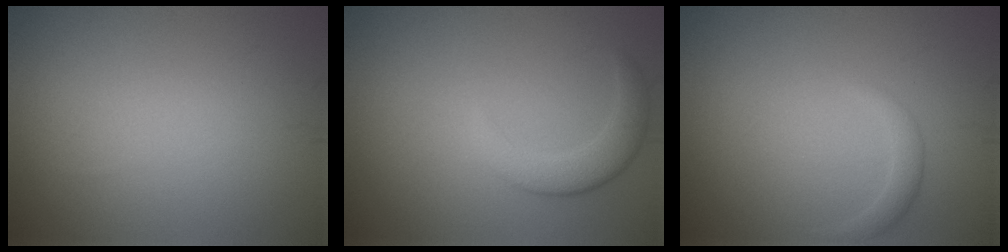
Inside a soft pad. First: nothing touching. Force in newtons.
{"total": 3.0, "press": 3.0, "slide": 0.4}
{"total": 1.3, "press": 1.3, "slide": 0.0}